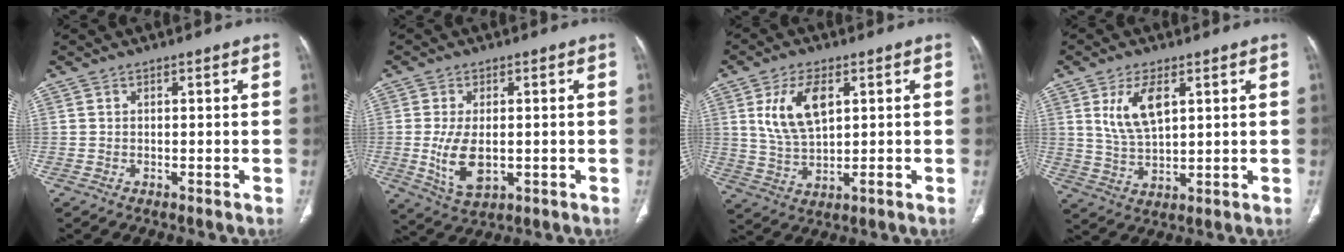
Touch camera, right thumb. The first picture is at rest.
{"total": 8.0, "force": [-0.9, 4.3, 6.7], "torque": [-0.127, -0.013, -0.005]}
{"total": 9.6, "force": [2.8, 4.8, 7.8], "torque": [-0.150, -0.009, 0.060]}
{"total": 8.3, "force": [3.1, 3.8, 6.7], "torque": [-0.125, -0.013, 0.070]}